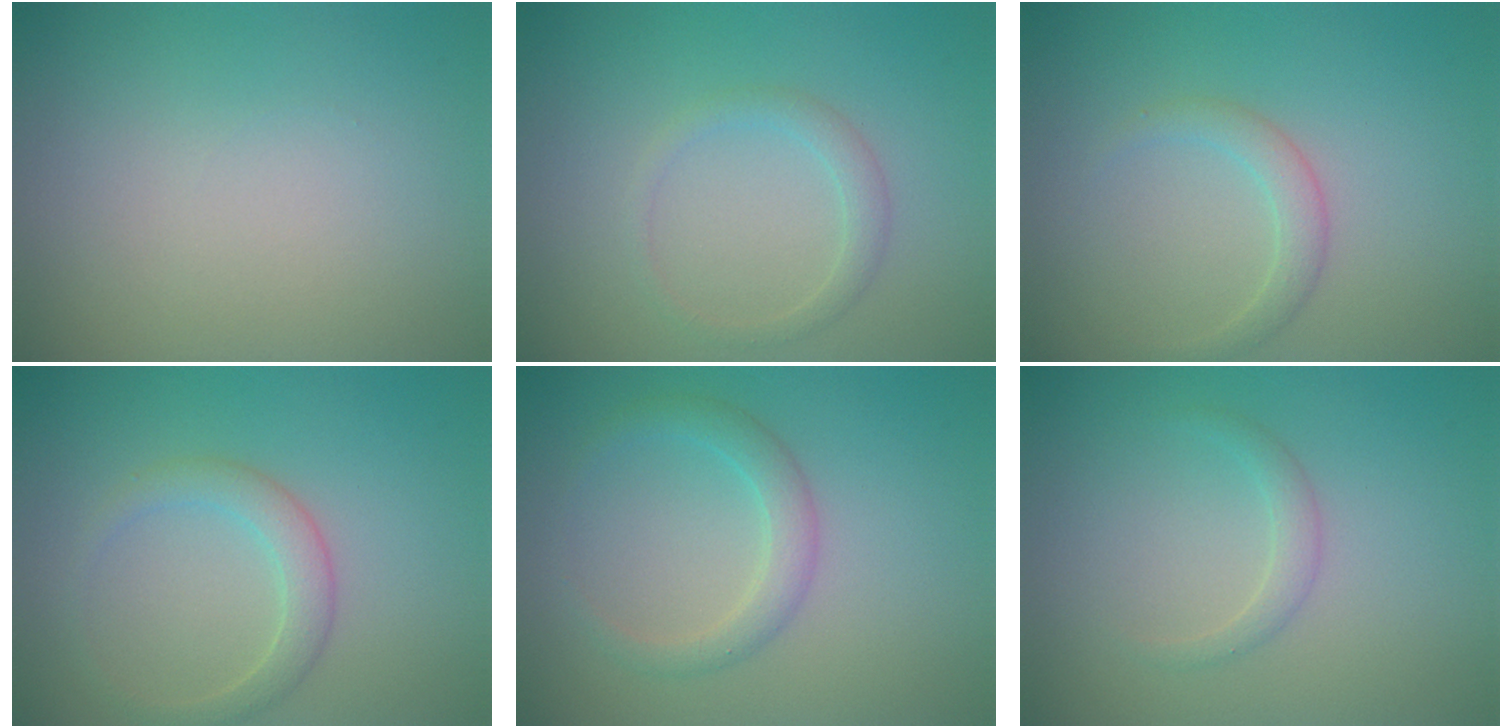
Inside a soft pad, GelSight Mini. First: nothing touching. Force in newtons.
{"total": 1.6, "press": 1.6, "slide": 0.0}
{"total": 1.7, "press": 1.7, "slide": 0.1}
{"total": 2.4, "press": 2.4, "slide": 0.2}
{"total": 2.3, "press": 2.3, "slide": 0.1}
{"total": 1.2, "press": 1.2, "slide": 0.0}